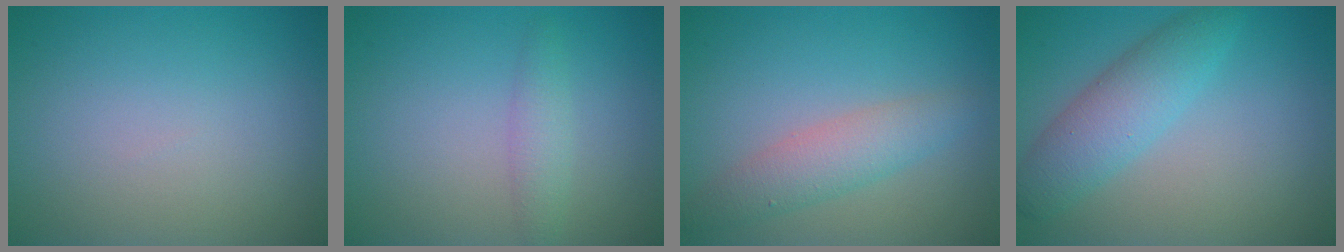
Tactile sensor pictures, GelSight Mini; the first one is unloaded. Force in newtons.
{"total": 1.7, "press": 1.7, "slide": 0.1}
{"total": 3.2, "press": 3.2, "slide": 0.1}
{"total": 4.2, "press": 4.2, "slide": 0.1}